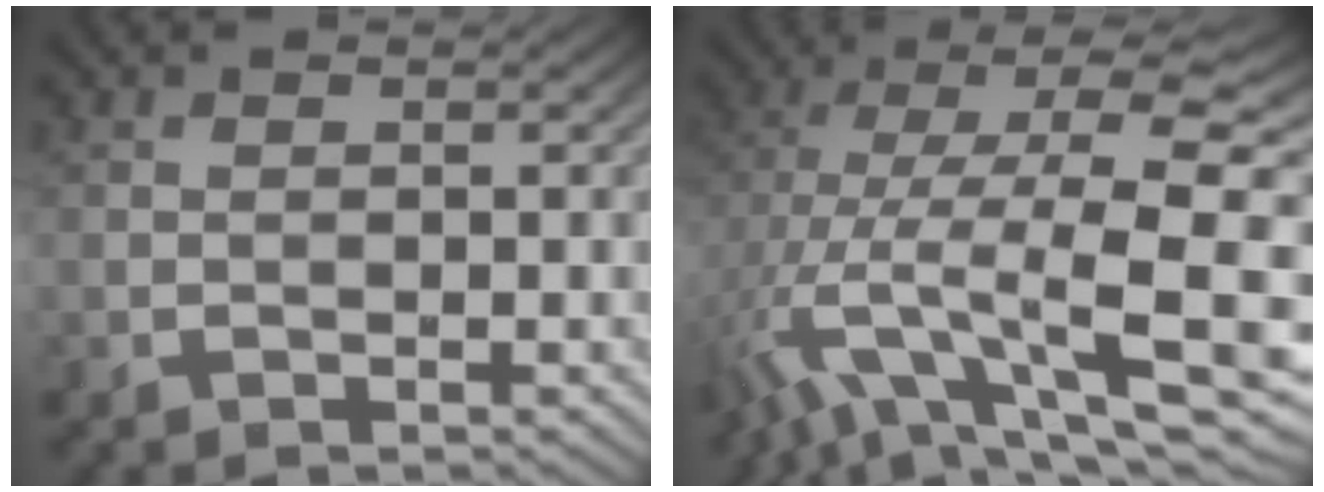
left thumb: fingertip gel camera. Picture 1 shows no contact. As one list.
[{"total": 13.7, "force": [-1.8, 5.0, 12.7], "torque": [-0.241, 0.001, -0.024]}]